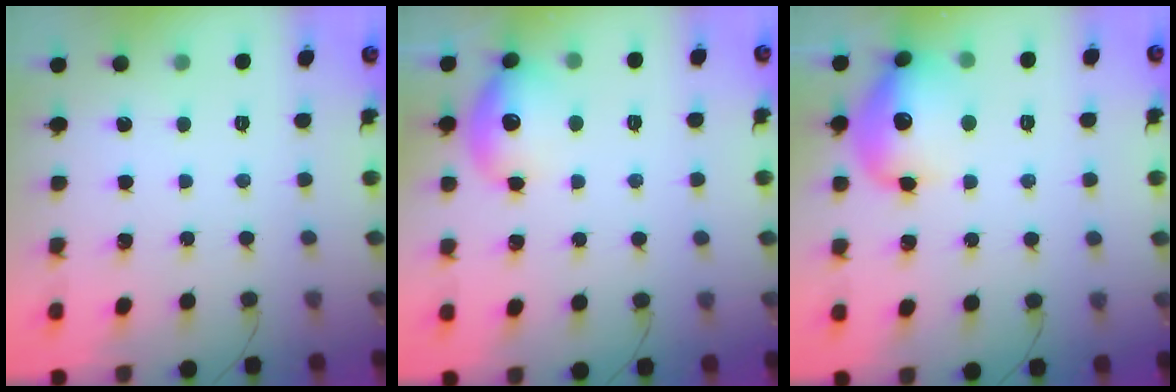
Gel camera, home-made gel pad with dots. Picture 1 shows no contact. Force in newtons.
{"total": 11.7, "press": 11.5, "slide": 1.7}
{"total": 15.7, "press": 15.6, "slide": 1.1}